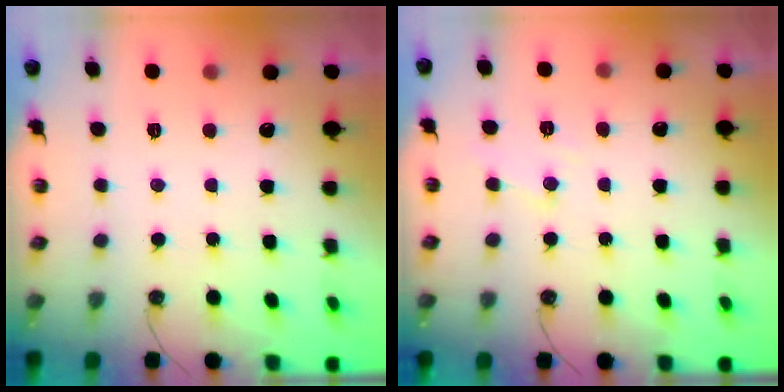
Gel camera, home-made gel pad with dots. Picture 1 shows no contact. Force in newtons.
{"total": 7.4, "press": 7.3, "slide": 0.9}